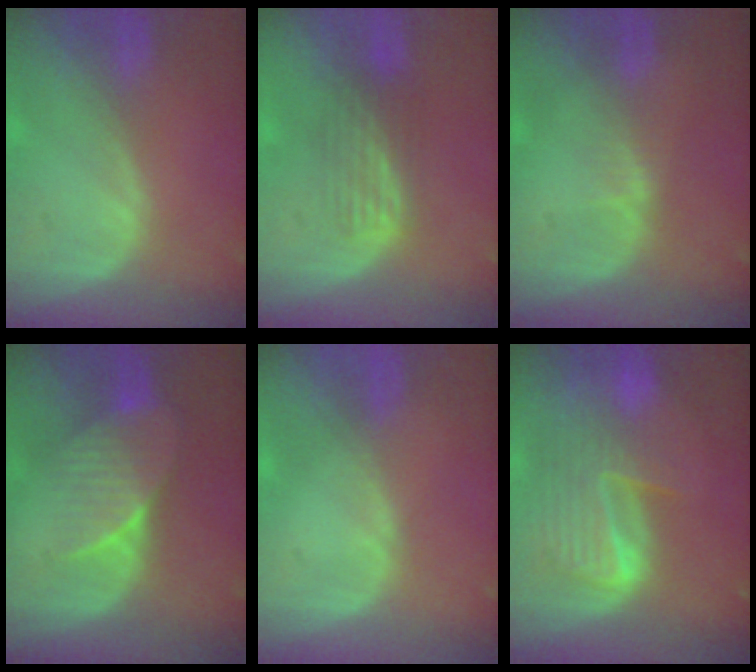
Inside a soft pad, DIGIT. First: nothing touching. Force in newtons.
{"total": 4.1, "press": 4.1, "slide": 0.1}
{"total": 1.3, "press": 1.3, "slide": 0.2}
{"total": 7.2, "press": 6.6, "slide": 2.8}
{"total": 0.6, "press": 0.5, "slide": 0.2}
{"total": 9.8, "press": 8.4, "slide": 5.0}